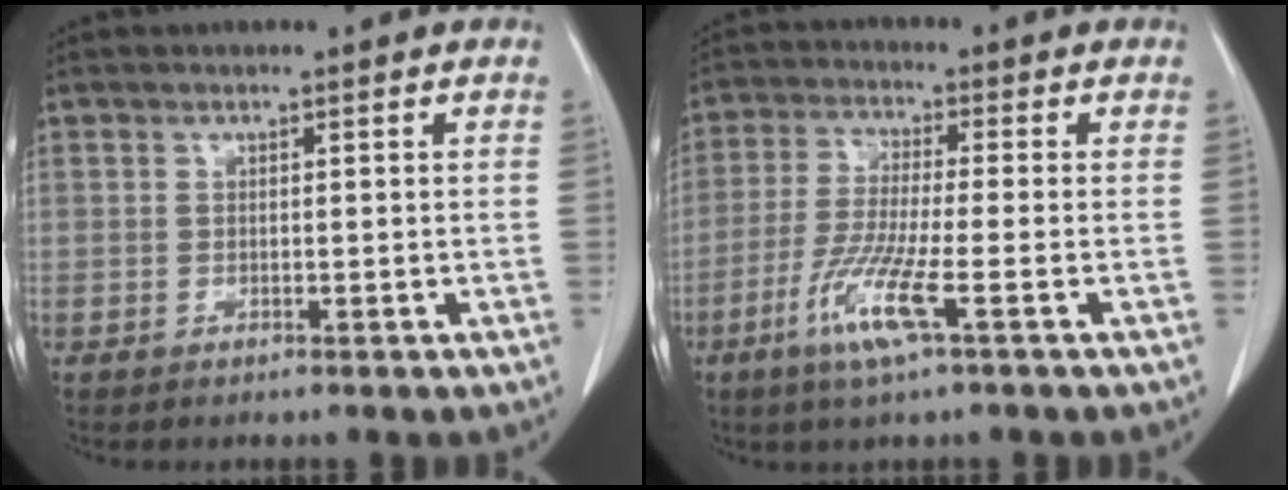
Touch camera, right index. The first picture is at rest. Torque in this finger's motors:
{"motor_torque": [0.86, -0.39, 0.33, 0.16]}